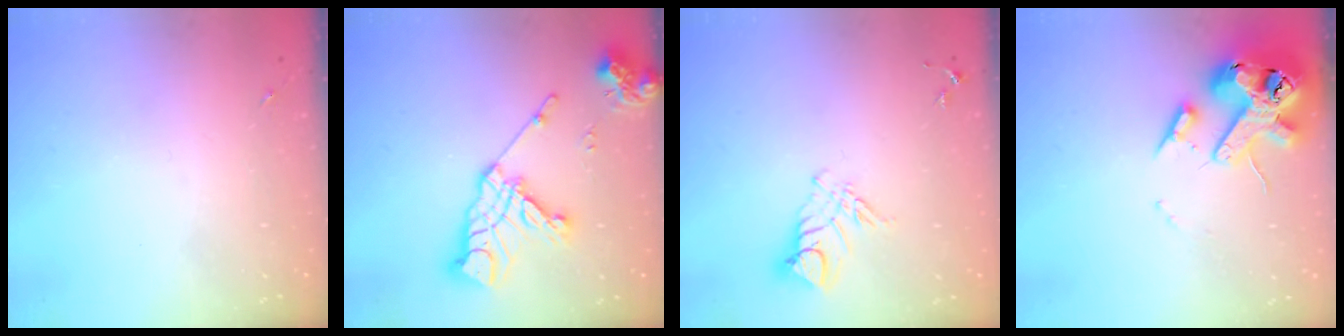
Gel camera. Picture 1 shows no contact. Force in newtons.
{"total": 16.5, "press": 16.4, "slide": 2.2}
{"total": 9.4, "press": 9.4, "slide": 0.9}
{"total": 18.6, "press": 18.4, "slide": 2.8}